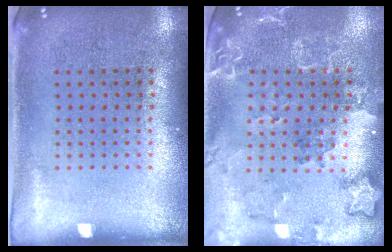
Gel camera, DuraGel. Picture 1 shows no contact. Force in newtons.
{"total": 2.0, "press": 1.9, "slide": 0.7}